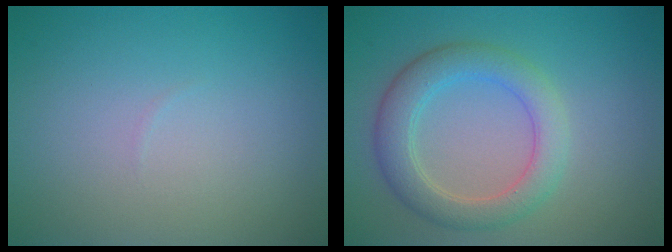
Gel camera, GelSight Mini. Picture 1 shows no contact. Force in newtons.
{"total": 4.4, "press": 4.4, "slide": 0.1}